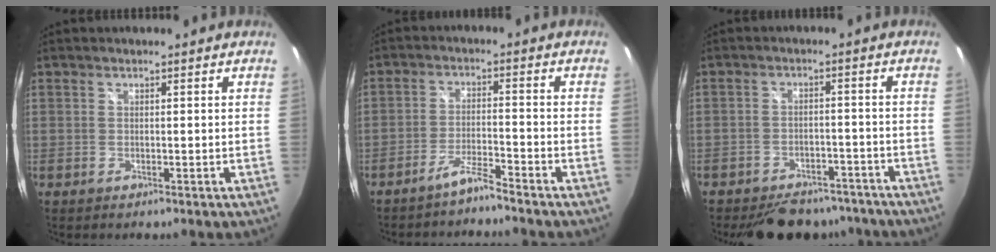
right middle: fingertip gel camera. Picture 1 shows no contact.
{"total": 3.9, "force": [-3.6, -0.4, 1.4], "torque": [-0.044, 0.007, -0.065]}
{"total": 13.1, "force": [-10.9, 5.9, 4.1], "torque": [-0.096, 0.017, -0.134]}